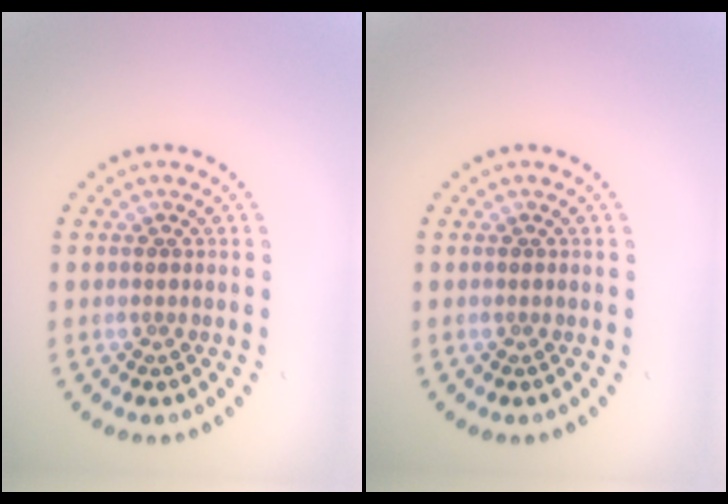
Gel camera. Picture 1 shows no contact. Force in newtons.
{"total": 0.0}